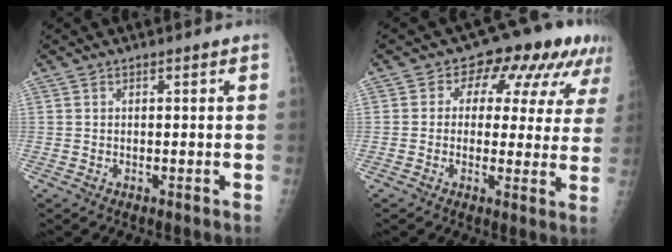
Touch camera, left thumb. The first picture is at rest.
{"total": 13.0, "force": [6.3, 8.1, 8.0], "torque": [-0.051, -0.002, 0.063]}